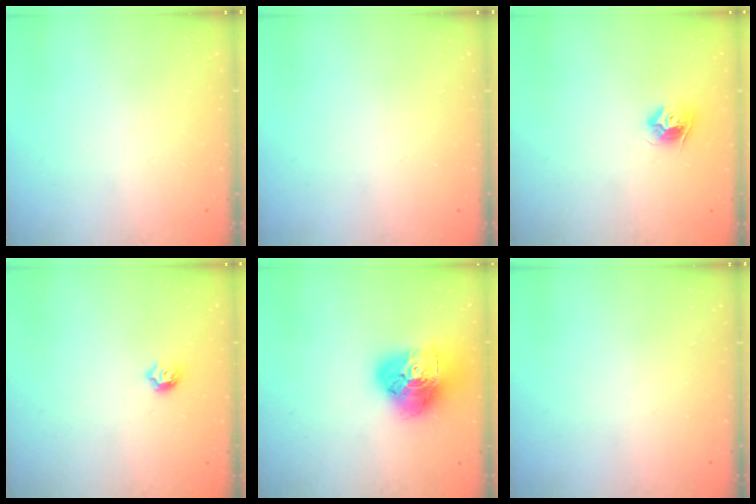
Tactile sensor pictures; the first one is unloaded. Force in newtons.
{"total": 0.0}
{"total": 8.7, "press": 8.6, "slide": 0.4}
{"total": 5.3, "press": 5.3, "slide": 0.9}
{"total": 18.4, "press": 18.3, "slide": 1.9}
{"total": 0.0}